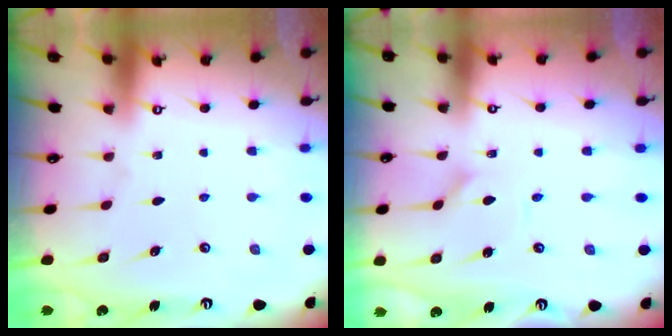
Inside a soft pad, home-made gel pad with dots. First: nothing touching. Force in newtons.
{"total": 1.0, "press": 1.0, "slide": 0.2}